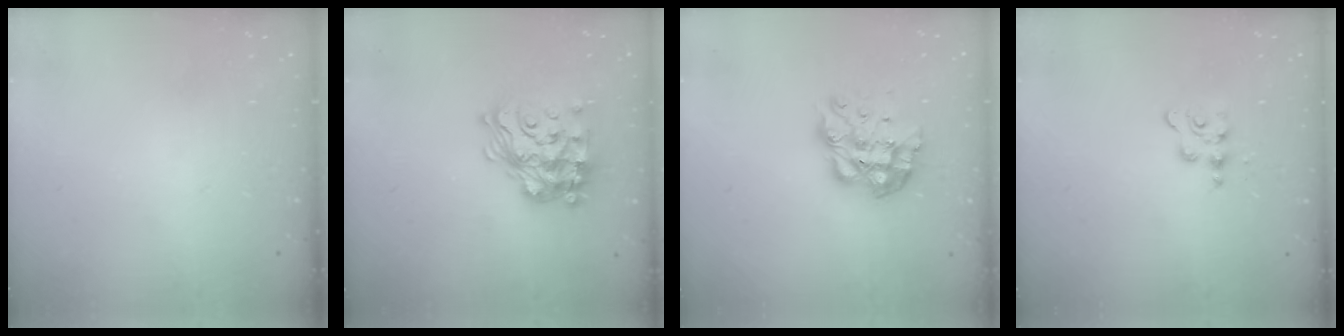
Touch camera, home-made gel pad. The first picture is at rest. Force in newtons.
{"total": 18.6, "press": 18.6, "slide": 1.2}
{"total": 11.2, "press": 11.2, "slide": 0.9}
{"total": 4.5, "press": 4.4, "slide": 0.7}